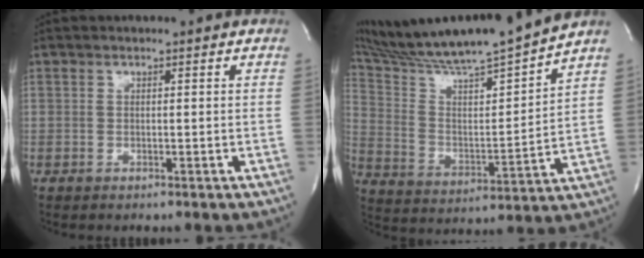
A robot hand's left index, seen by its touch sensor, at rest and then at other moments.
{"total": 19.7, "force": [17.7, -1.0, 8.7], "torque": [-0.163, -0.031, 0.294]}